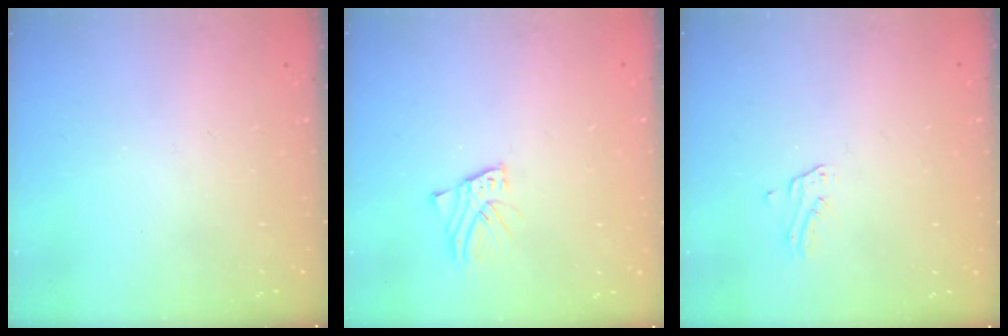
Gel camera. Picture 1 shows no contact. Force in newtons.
{"total": 2.5, "press": 2.5, "slide": 0.2}
{"total": 1.3, "press": 1.3, "slide": 0.1}